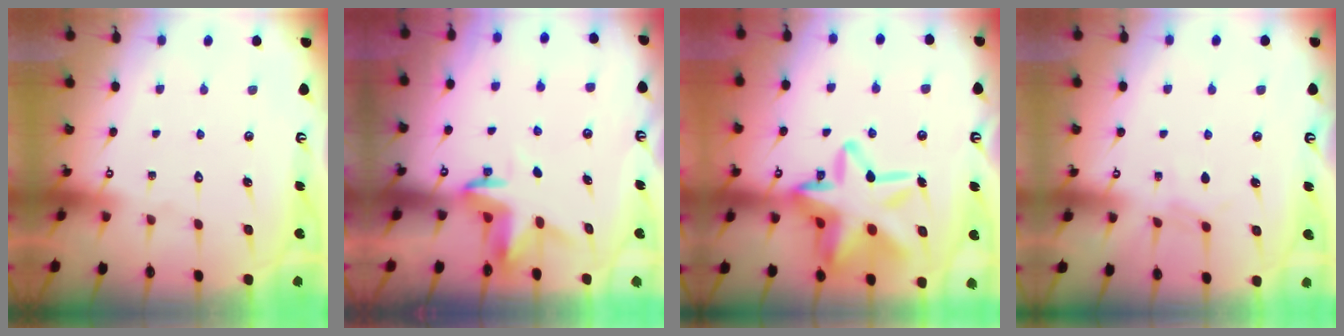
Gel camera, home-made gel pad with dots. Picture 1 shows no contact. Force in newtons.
{"total": 3.4, "press": 3.4, "slide": 0.2}
{"total": 23.3, "press": 23.2, "slide": 1.7}
{"total": 4.1, "press": 4.0, "slide": 0.5}